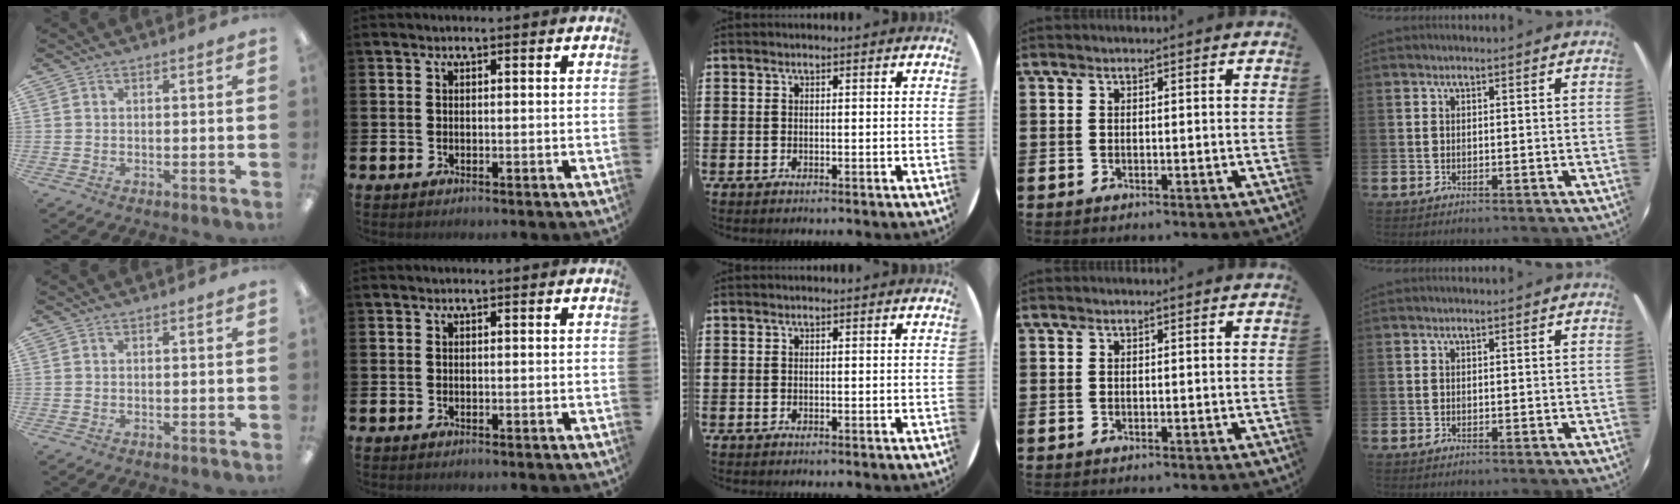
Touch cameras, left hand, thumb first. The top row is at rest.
{}